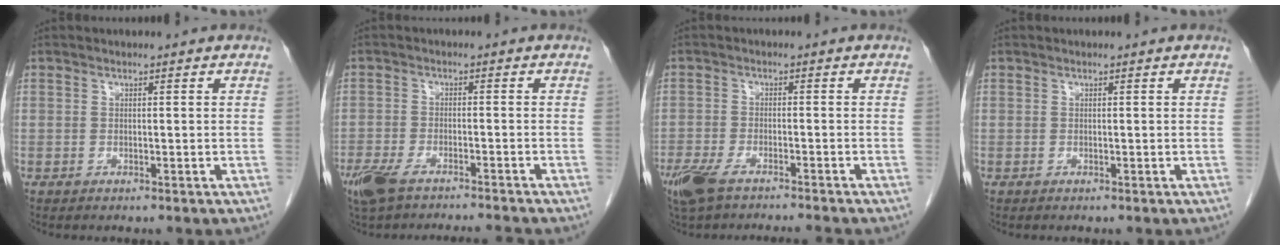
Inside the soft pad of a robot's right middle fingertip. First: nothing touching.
{"total": 9.5, "force": [-8.0, 1.4, 4.9], "torque": [-0.093, -0.009, -0.131]}
{"total": 9.1, "force": [-7.4, 1.3, 5.1], "torque": [-0.094, -0.014, -0.126]}
{"total": 0.0}